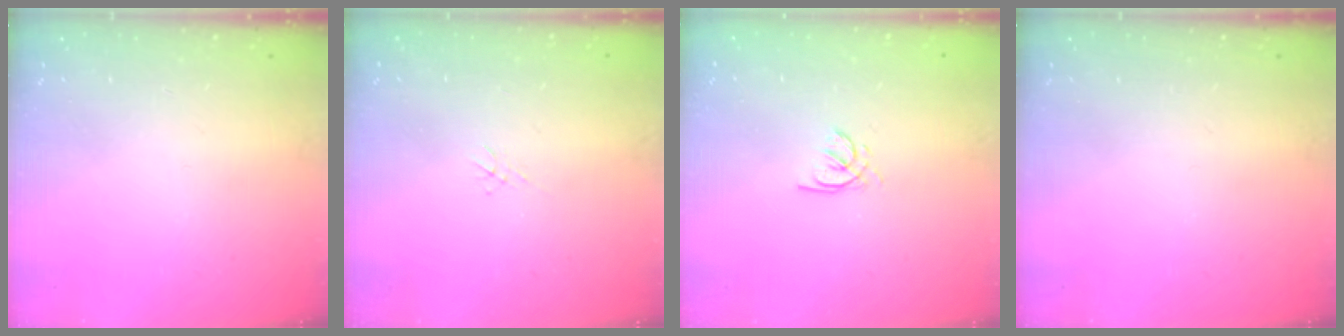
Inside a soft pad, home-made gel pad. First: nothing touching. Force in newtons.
{"total": 1.2, "press": 1.1, "slide": 0.3}
{"total": 1.4, "press": 1.4, "slide": 0.2}
{"total": 0.0}